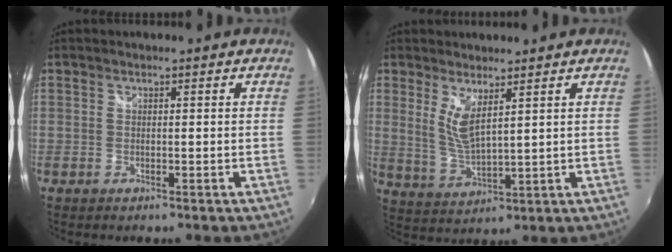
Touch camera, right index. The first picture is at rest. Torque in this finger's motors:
{"motor_torque": [0.16, 0.15, 0.13, 0.09]}